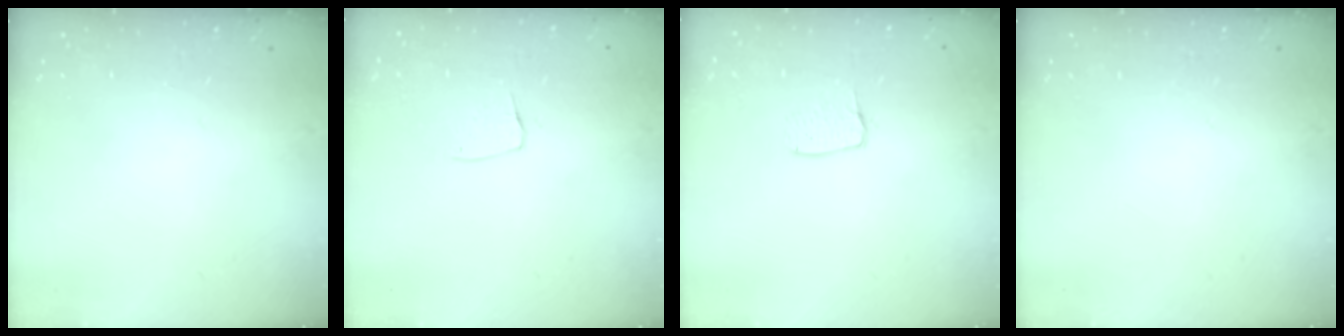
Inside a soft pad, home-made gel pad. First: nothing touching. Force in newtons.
{"total": 5.6, "press": 5.6, "slide": 0.3}
{"total": 4.3, "press": 4.3, "slide": 0.3}
{"total": 0.0}